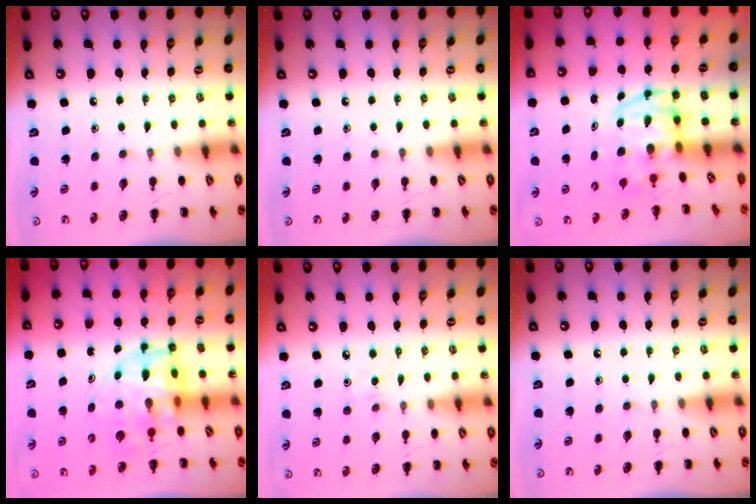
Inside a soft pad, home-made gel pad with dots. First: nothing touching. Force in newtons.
{"total": 0.0}
{"total": 4.0, "press": 3.9, "slide": 0.7}
{"total": 9.1, "press": 8.6, "slide": 3.1}
{"total": 2.7, "press": 2.5, "slide": 0.9}
{"total": 0.0}